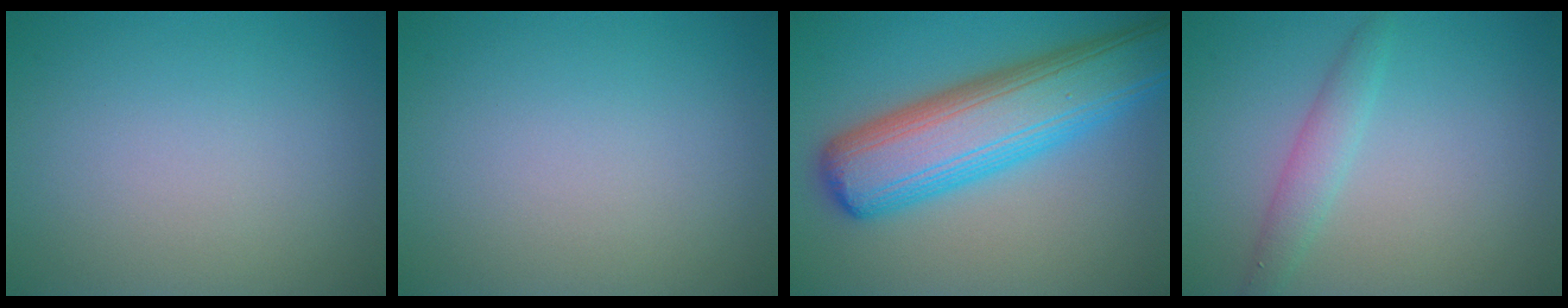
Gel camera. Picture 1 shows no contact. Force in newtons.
{"total": 0.0}
{"total": 10.5, "press": 10.5, "slide": 0.2}
{"total": 2.0, "press": 2.0, "slide": 0.0}